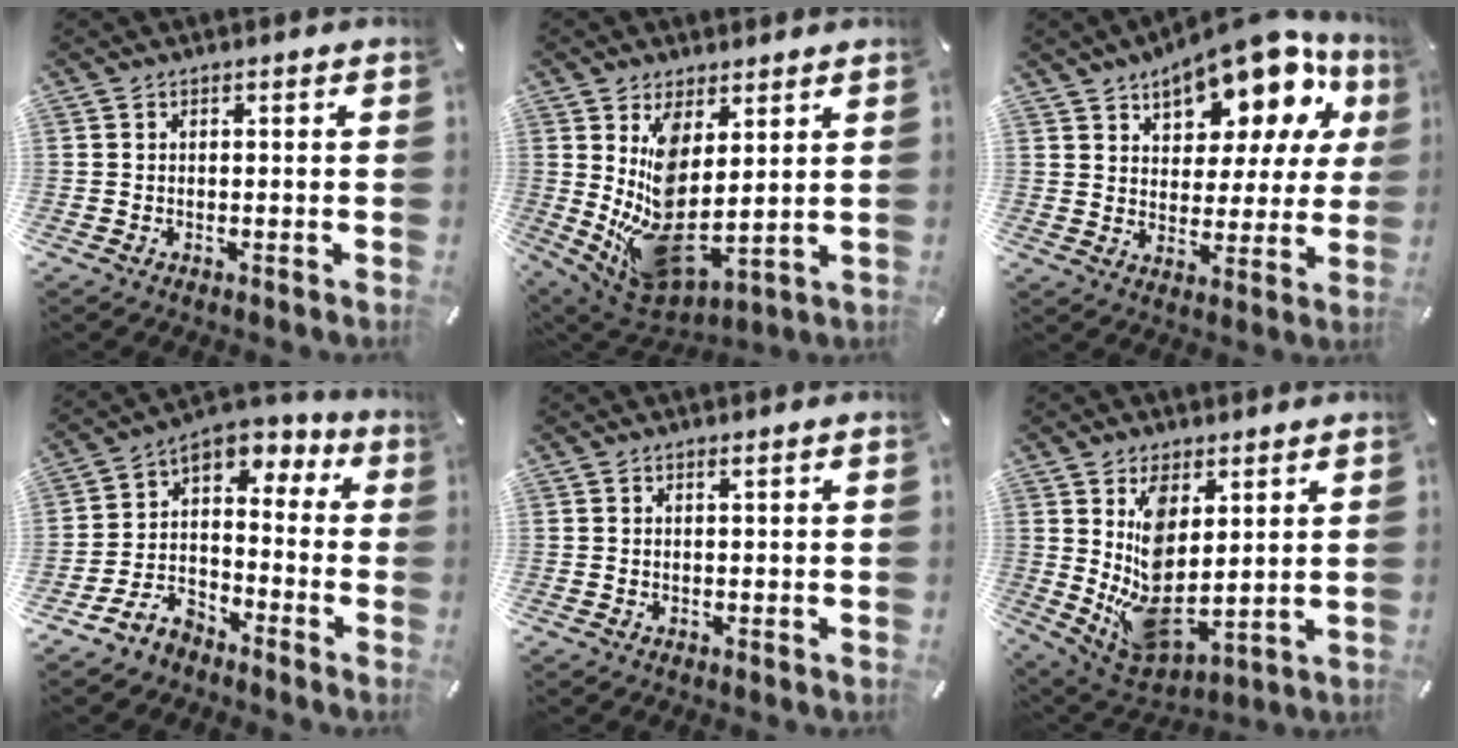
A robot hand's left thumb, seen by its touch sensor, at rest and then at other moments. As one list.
[{"total": 11.9, "force": [3.1, 6.3, 9.6], "torque": [-0.198, -0.045, 0.067]}, {"total": 16.5, "force": [11.8, 7.9, 8.4], "torque": [-0.124, -0.089, 0.202]}, {"total": 8.3, "force": [-4.4, 6.7, 2.3], "torque": [-0.062, 0.013, -0.080]}, {"total": 0.6, "force": [0.4, -0.1, 0.5], "torque": [-0.009, -0.002, 0.007]}, {"total": 12.6, "force": [4.2, 7.2, 9.4], "torque": [-0.201, -0.038, 0.082]}]